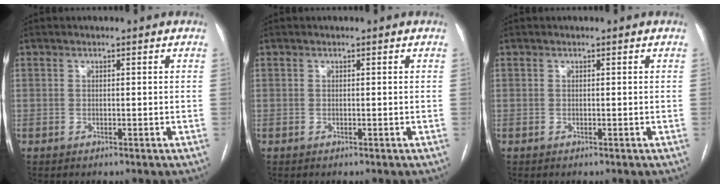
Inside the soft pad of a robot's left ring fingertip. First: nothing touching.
{"total": 0.0}
{"total": 0.0}